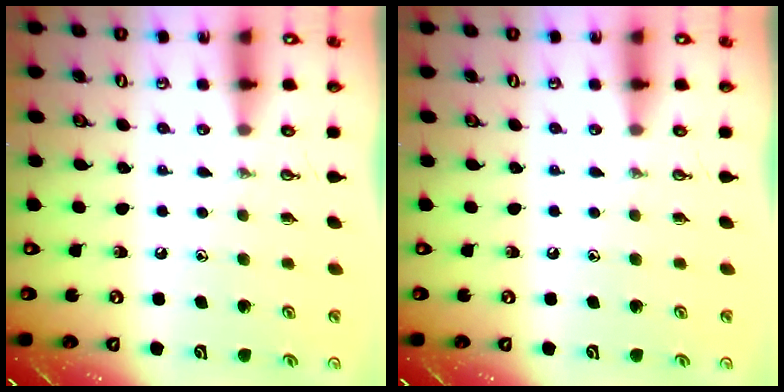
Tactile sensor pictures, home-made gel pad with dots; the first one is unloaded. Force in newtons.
{"total": 0.0}